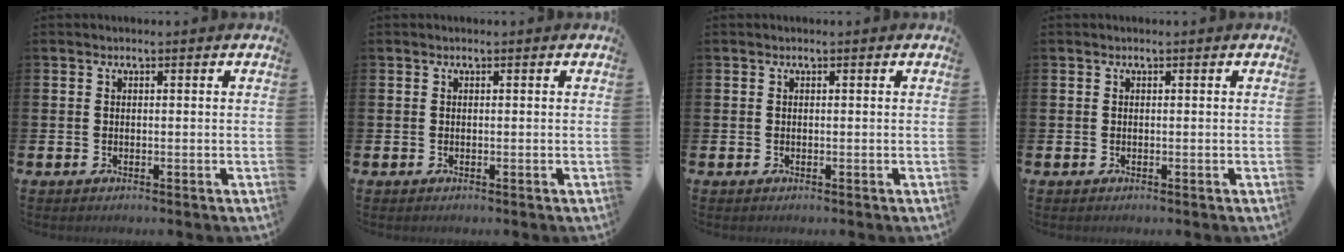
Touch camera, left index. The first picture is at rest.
{"total": 0.0}
{"total": 0.0}
{"total": 0.0}